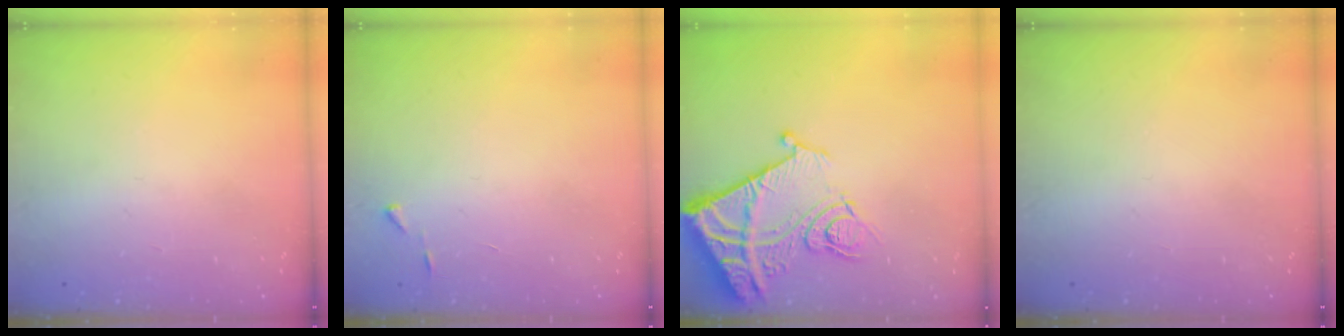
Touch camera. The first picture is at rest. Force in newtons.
{"total": 2.7, "press": 2.7, "slide": 0.3}
{"total": 14.7, "press": 14.6, "slide": 1.7}
{"total": 0.0}